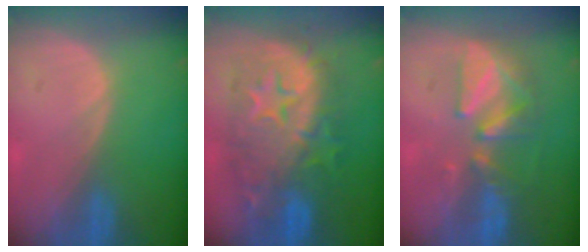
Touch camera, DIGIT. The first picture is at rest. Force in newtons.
{"total": 12.6, "press": 12.6, "slide": 1.1}
{"total": 7.6, "press": 7.3, "slide": 1.8}